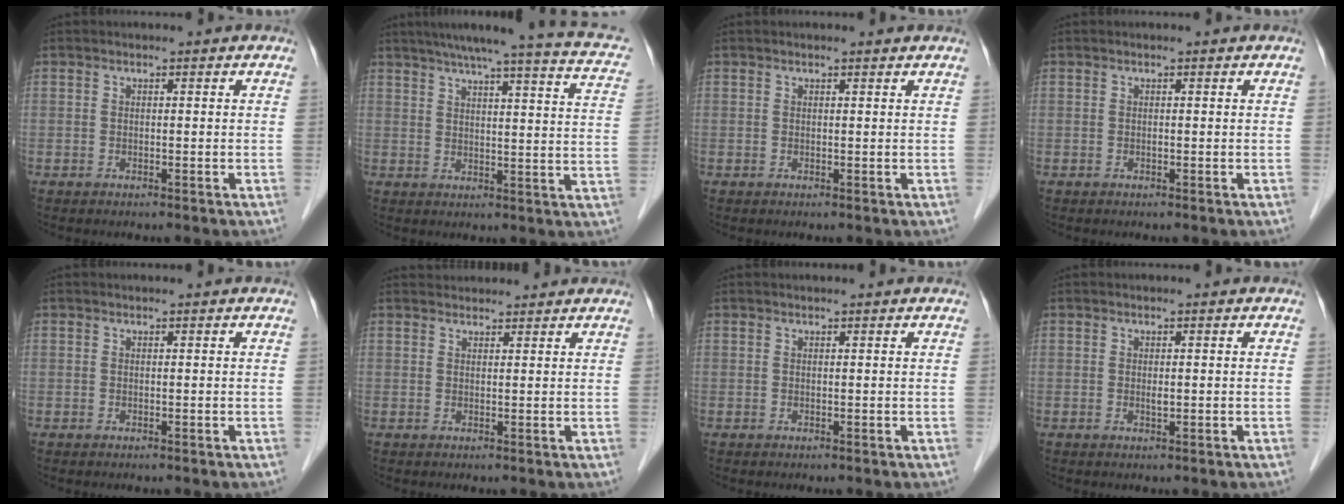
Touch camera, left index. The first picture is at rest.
{"total": 20.1, "force": [15.9, 2.1, 12.1], "torque": [-0.169, 0.002, 0.180]}
{"total": 1.1, "force": [1.0, -0.1, 0.5], "torque": [-0.010, 0.004, 0.014]}
{"total": 0.0}
{"total": 0.6, "force": [0.6, 0.0, 0.2], "torque": [-0.006, 0.007, 0.006]}
{"total": 5.3, "force": [5.2, 0.8, 0.6], "torque": [-0.008, 0.032, 0.067]}
{"total": 1.6, "force": [1.5, 0.0, 0.6], "torque": [-0.008, 0.009, 0.019]}
{"total": 0.6, "force": [-0.1, 0.1, 0.6], "torque": [-0.014, -0.005, -0.001]}